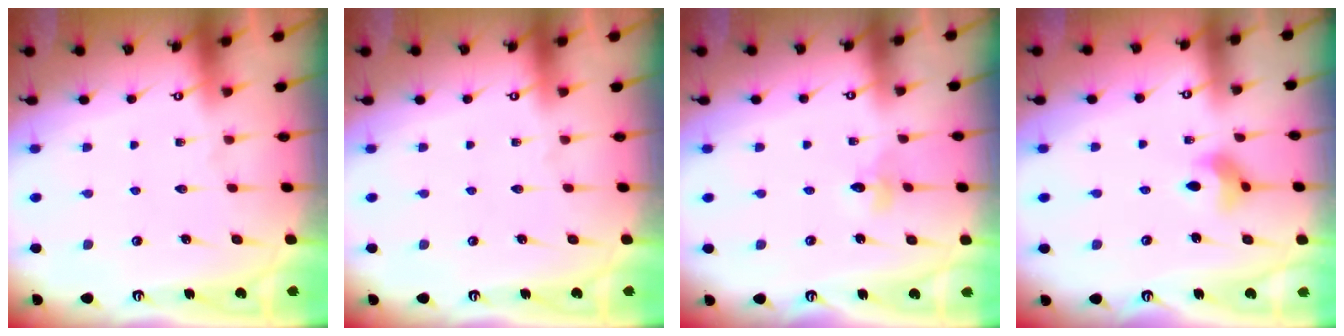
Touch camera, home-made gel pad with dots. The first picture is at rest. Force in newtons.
{"total": 0.0}
{"total": 3.6, "press": 3.5, "slide": 0.4}
{"total": 8.2, "press": 8.0, "slide": 2.1}